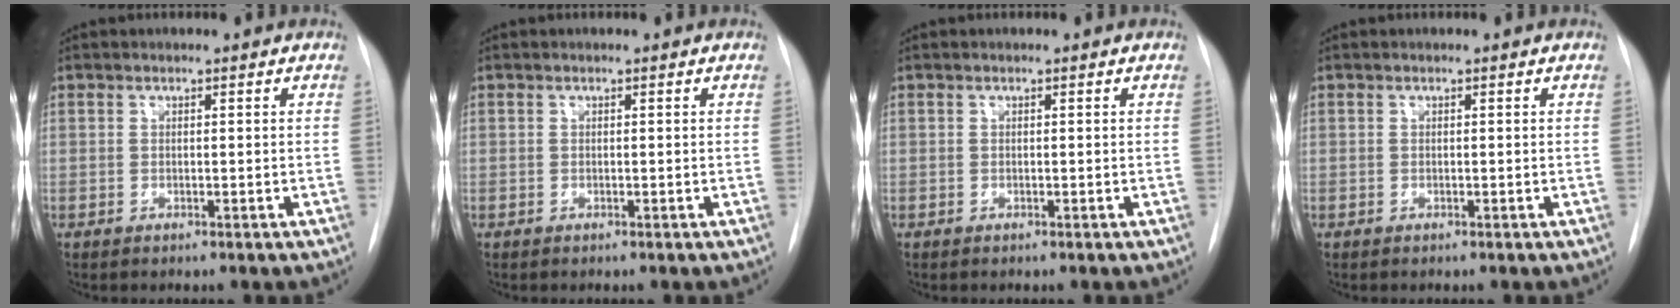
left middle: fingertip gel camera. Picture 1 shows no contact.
{"total": 0.0}
{"total": 0.0}
{"total": 0.0}